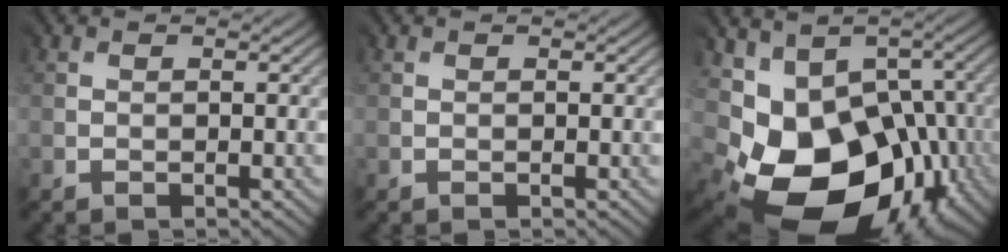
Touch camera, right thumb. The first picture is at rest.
{"total": 0.0}
{"total": 15.1, "force": [-3.4, 11.6, 9.0], "torque": [-0.135, -0.048, -0.029]}